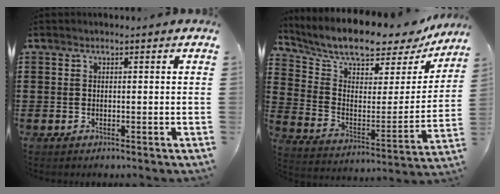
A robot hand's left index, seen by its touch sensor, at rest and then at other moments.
{"total": 8.3, "force": [7.5, 1.7, 3.1], "torque": [-0.082, -0.060, 0.124]}